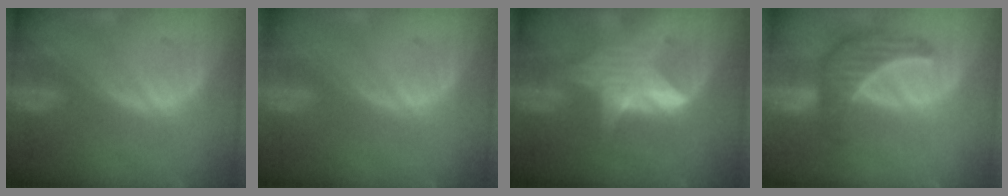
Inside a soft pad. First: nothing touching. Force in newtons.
{"total": 0.0}
{"total": 6.1, "press": 5.7, "slide": 2.1}
{"total": 6.7, "press": 6.7, "slide": 0.7}